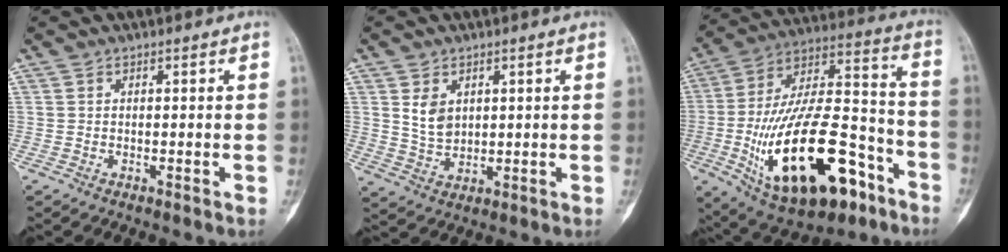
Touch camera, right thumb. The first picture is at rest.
{"total": 5.0, "force": [1.7, 3.6, 3.1], "torque": [-0.039, -0.014, 0.042]}
{"total": 30.1, "force": [-12.0, 13.7, 23.9], "torque": [-0.434, 0.058, -0.179]}